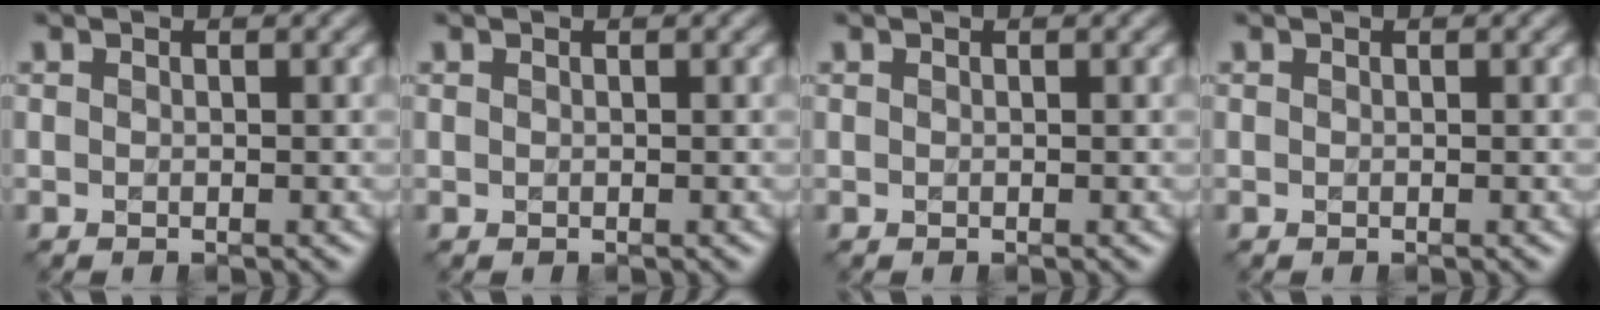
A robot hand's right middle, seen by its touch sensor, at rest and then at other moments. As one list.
[{"total": 0.0}, {"total": 0.0}, {"total": 0.0}]